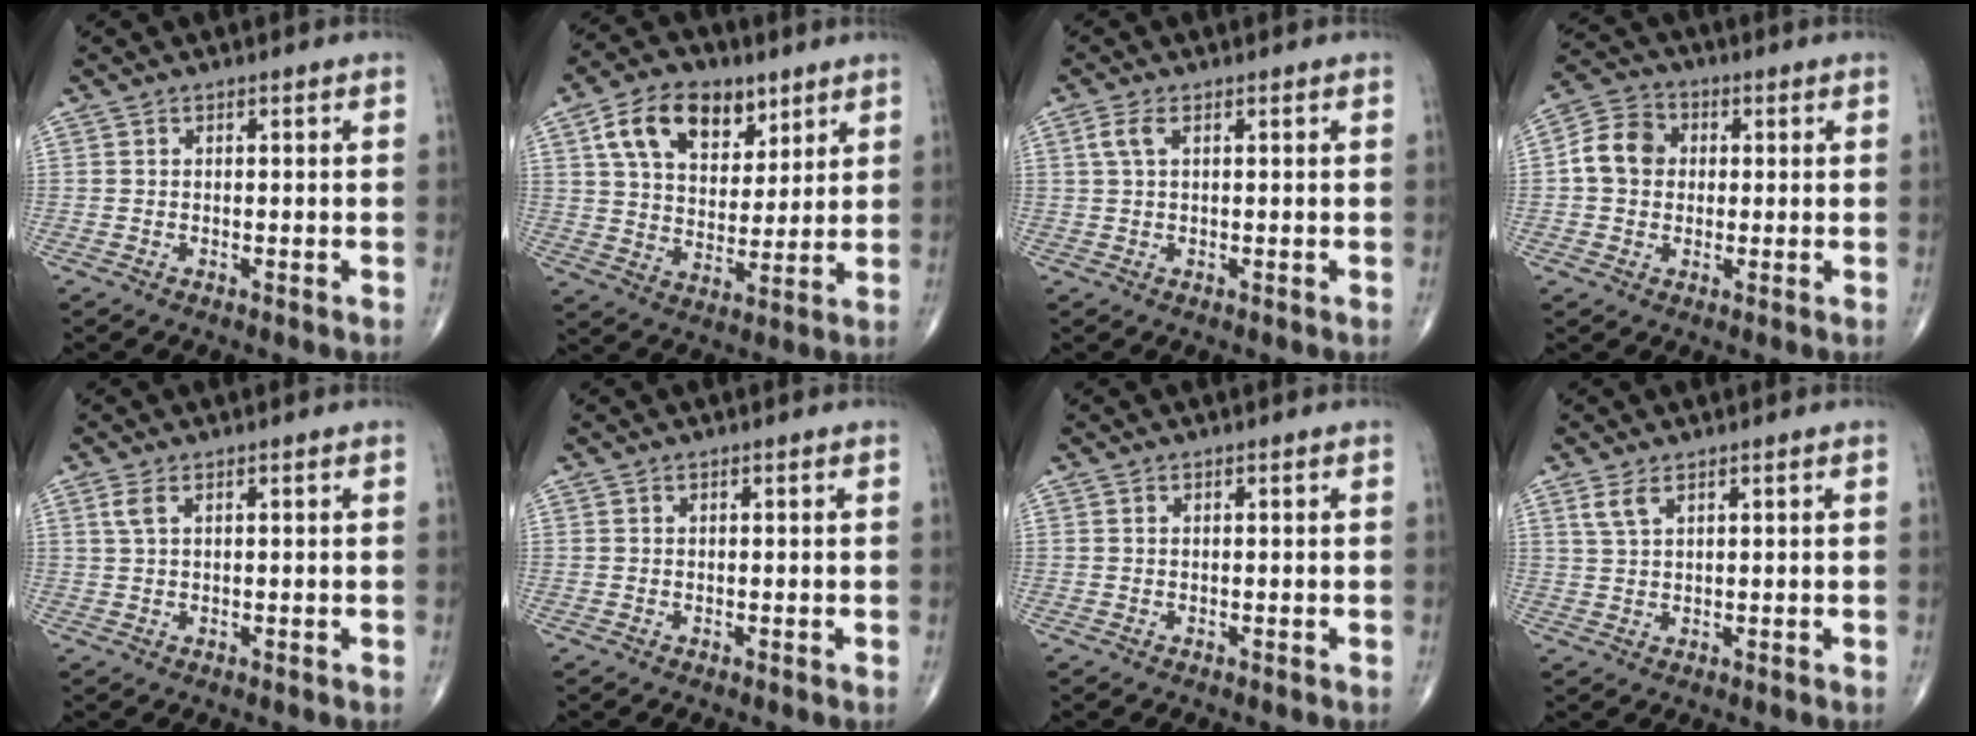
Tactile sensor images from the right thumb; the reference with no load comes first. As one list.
[{"total": 14.8, "force": [7.2, 9.2, 8.9], "torque": [-0.119, -0.022, 0.131]}, {"total": 2.6, "force": [0.9, 1.0, 2.2], "torque": [-0.061, 0.009, 0.022]}, {"total": 8.0, "force": [0.5, 6.7, 4.3], "torque": [-0.066, 0.019, -0.001]}, {"total": 2.0, "force": [0.9, 0.7, 1.6], "torque": [-0.044, 0.009, 0.025]}, {"total": 0.0}, {"total": 0.0}, {"total": 2.7, "force": [1.6, 0.9, 2.0], "torque": [-0.047, 0.001, 0.041]}]